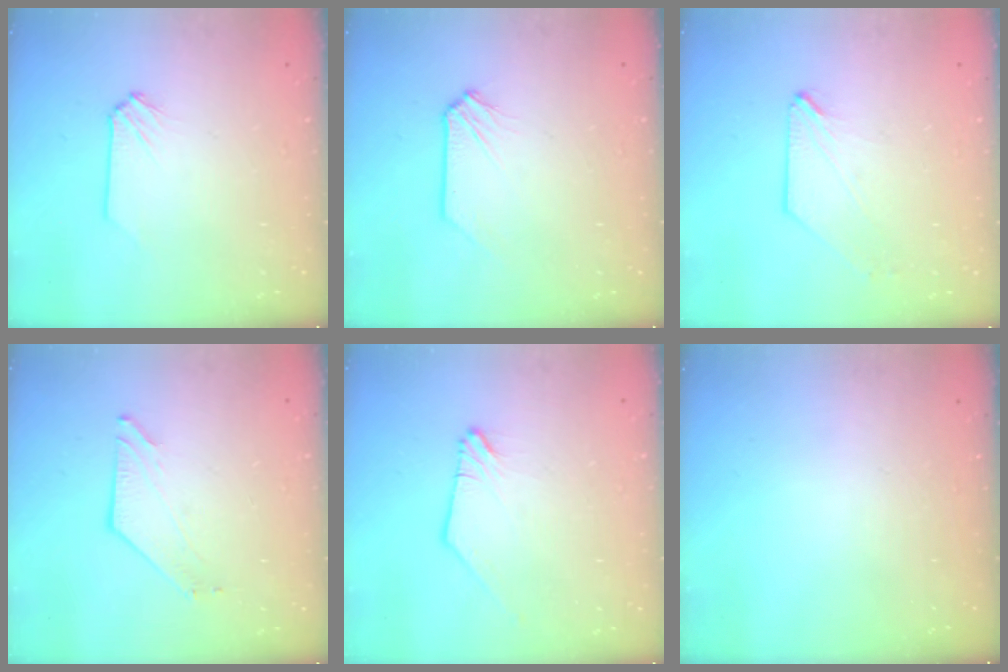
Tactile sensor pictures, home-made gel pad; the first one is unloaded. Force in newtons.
{"total": 0.0}
{"total": 1.3, "press": 1.3, "slide": 0.3}
{"total": 4.1, "press": 4.1, "slide": 0.5}
{"total": 0.0}
{"total": 0.0}